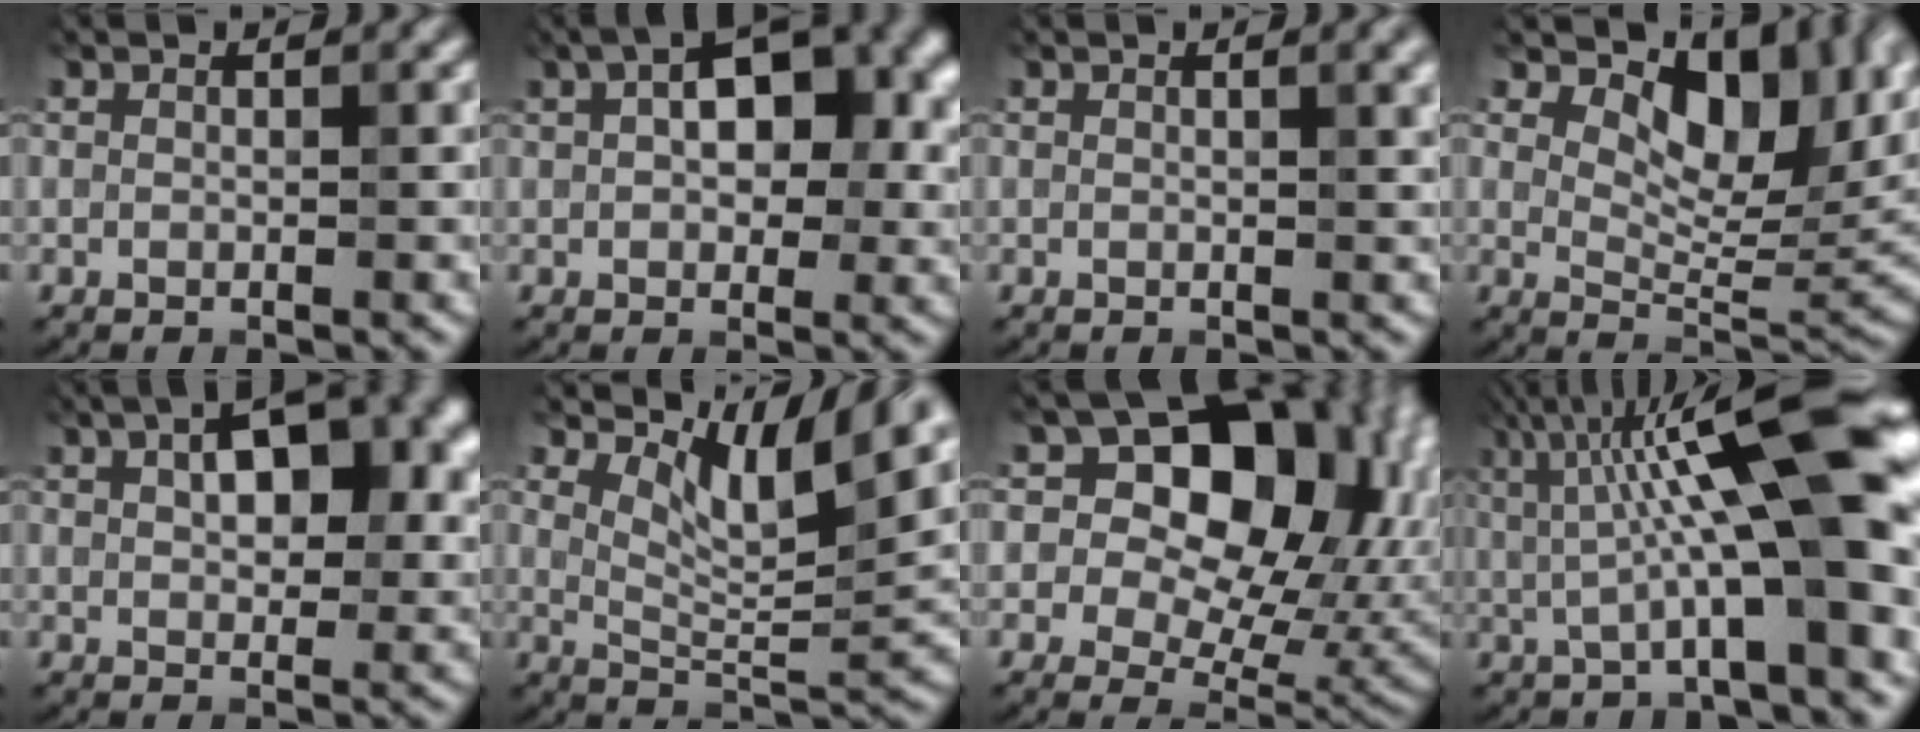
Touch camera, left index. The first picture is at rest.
{"total": 8.2, "force": [1.6, 4.7, 6.5], "torque": [-0.081, 0.031, 0.036]}
{"total": 3.1, "force": [1.2, 1.3, 2.6], "torque": [-0.016, 0.024, 0.008]}
{"total": 10.1, "force": [4.5, 5.0, 7.5], "torque": [-0.116, 0.009, 0.105]}
{"total": 5.8, "force": [1.4, 2.9, 4.9], "torque": [-0.072, 0.020, 0.039]}
{"total": 6.4, "force": [4.1, 2.0, 4.4], "torque": [-0.082, 0.001, 0.097]}
{"total": 12.9, "force": [3.8, 9.0, 8.4], "torque": [-0.105, 0.022, 0.083]}
{"total": 11.1, "force": [0.8, 1.8, 10.9], "torque": [-0.178, 0.026, 0.038]}